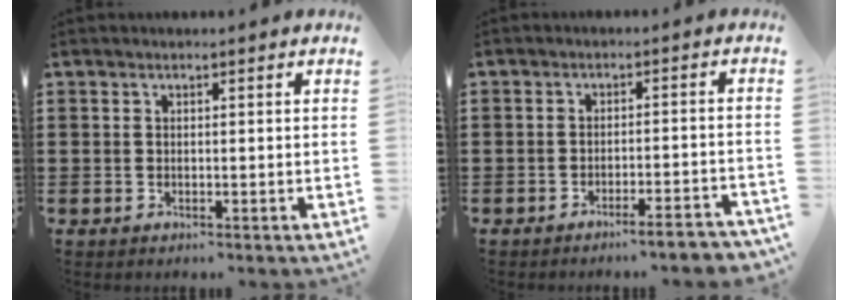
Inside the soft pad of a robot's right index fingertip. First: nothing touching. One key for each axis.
{"total": 3.4, "fx": -3.0, "fy": 0.0, "fz": 1.5, "tx": -0.025, "ty": -0.005, "tz": -0.058}